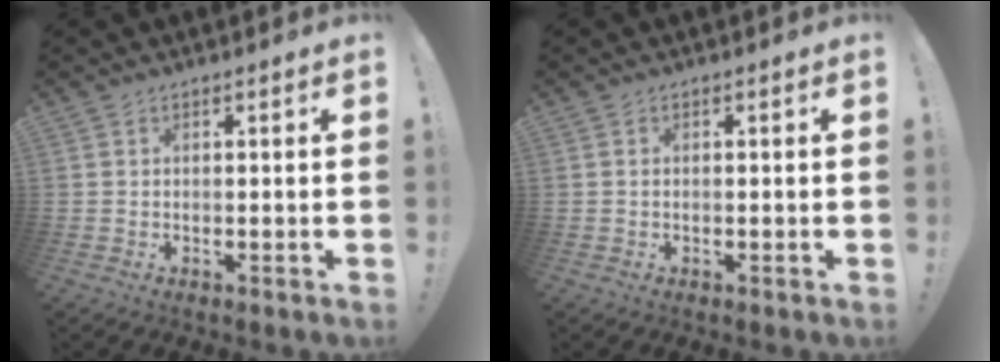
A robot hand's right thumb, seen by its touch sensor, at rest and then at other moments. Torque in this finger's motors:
{"motor_torque": [-0.29, -0.18, 0.00, -0.05, 0.00]}